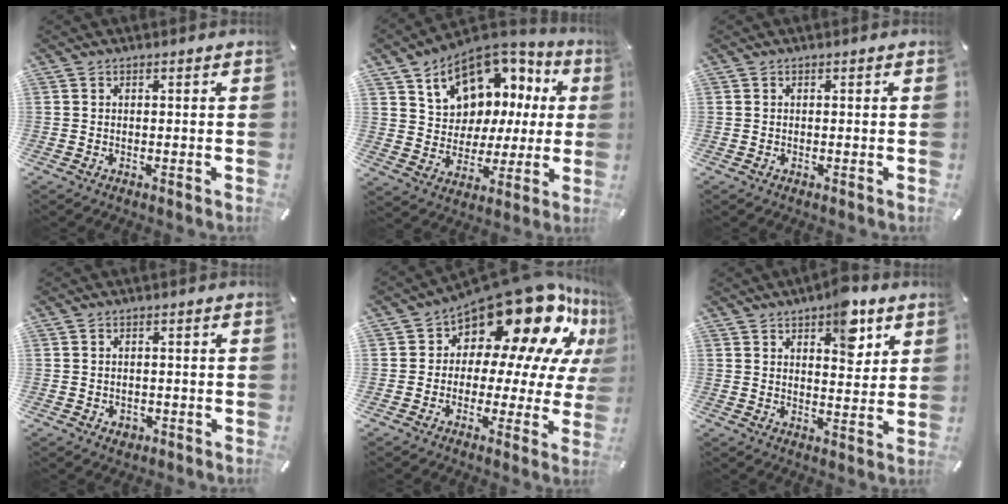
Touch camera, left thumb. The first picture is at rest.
{"total": 12.8, "force": [6.9, 9.6, 5.0], "torque": [-0.093, -0.045, 0.127]}
{"total": 0.0}
{"total": 1.9, "force": [-0.6, 1.6, 0.8], "torque": [-0.015, 0.004, -0.013]}
{"total": 21.1, "force": [13.5, 9.9, 12.8], "torque": [-0.188, -0.111, 0.230]}
{"total": 9.0, "force": [5.5, 4.5, 5.5], "torque": [-0.049, -0.032, 0.087]}